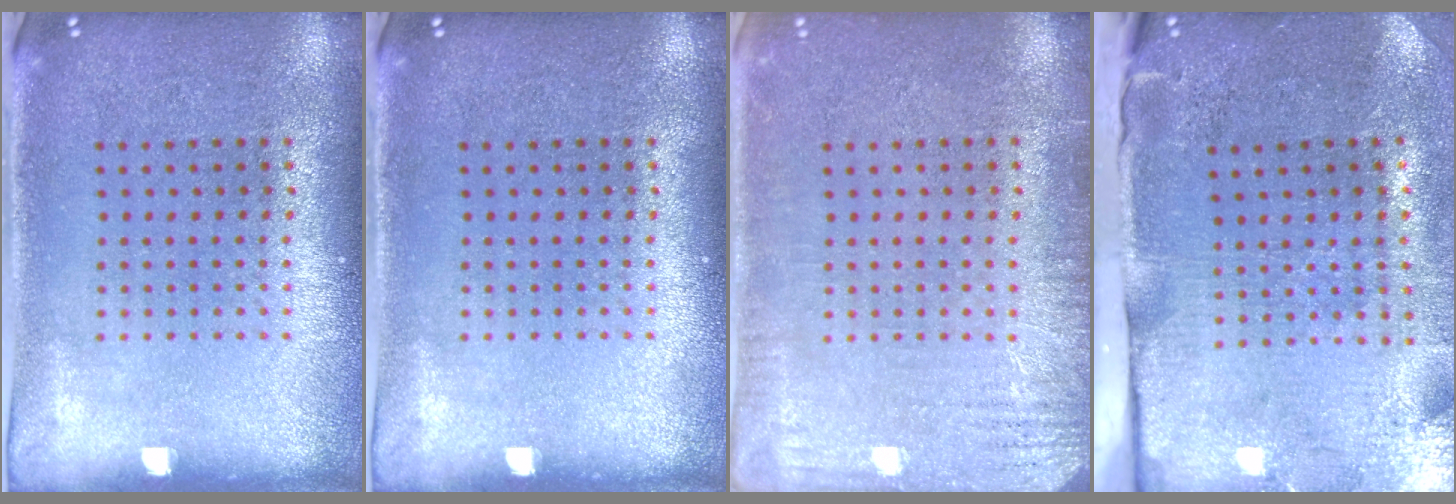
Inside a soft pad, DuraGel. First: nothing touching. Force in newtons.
{"total": 0.0}
{"total": 2.9, "press": 2.9, "slide": 0.4}
{"total": 4.6, "press": 3.7, "slide": 2.8}